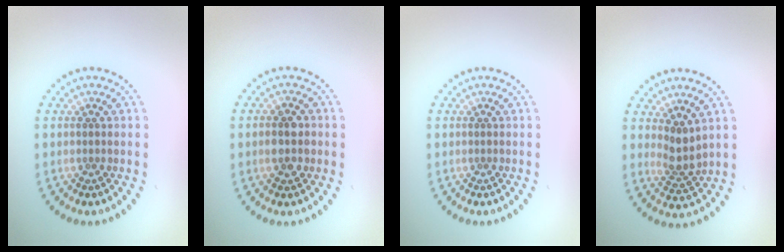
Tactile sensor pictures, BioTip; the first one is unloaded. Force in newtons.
{"total": 2.5, "press": 2.4, "slide": 0.5}
{"total": 0.0}
{"total": 2.4, "press": 1.8, "slide": 1.5}